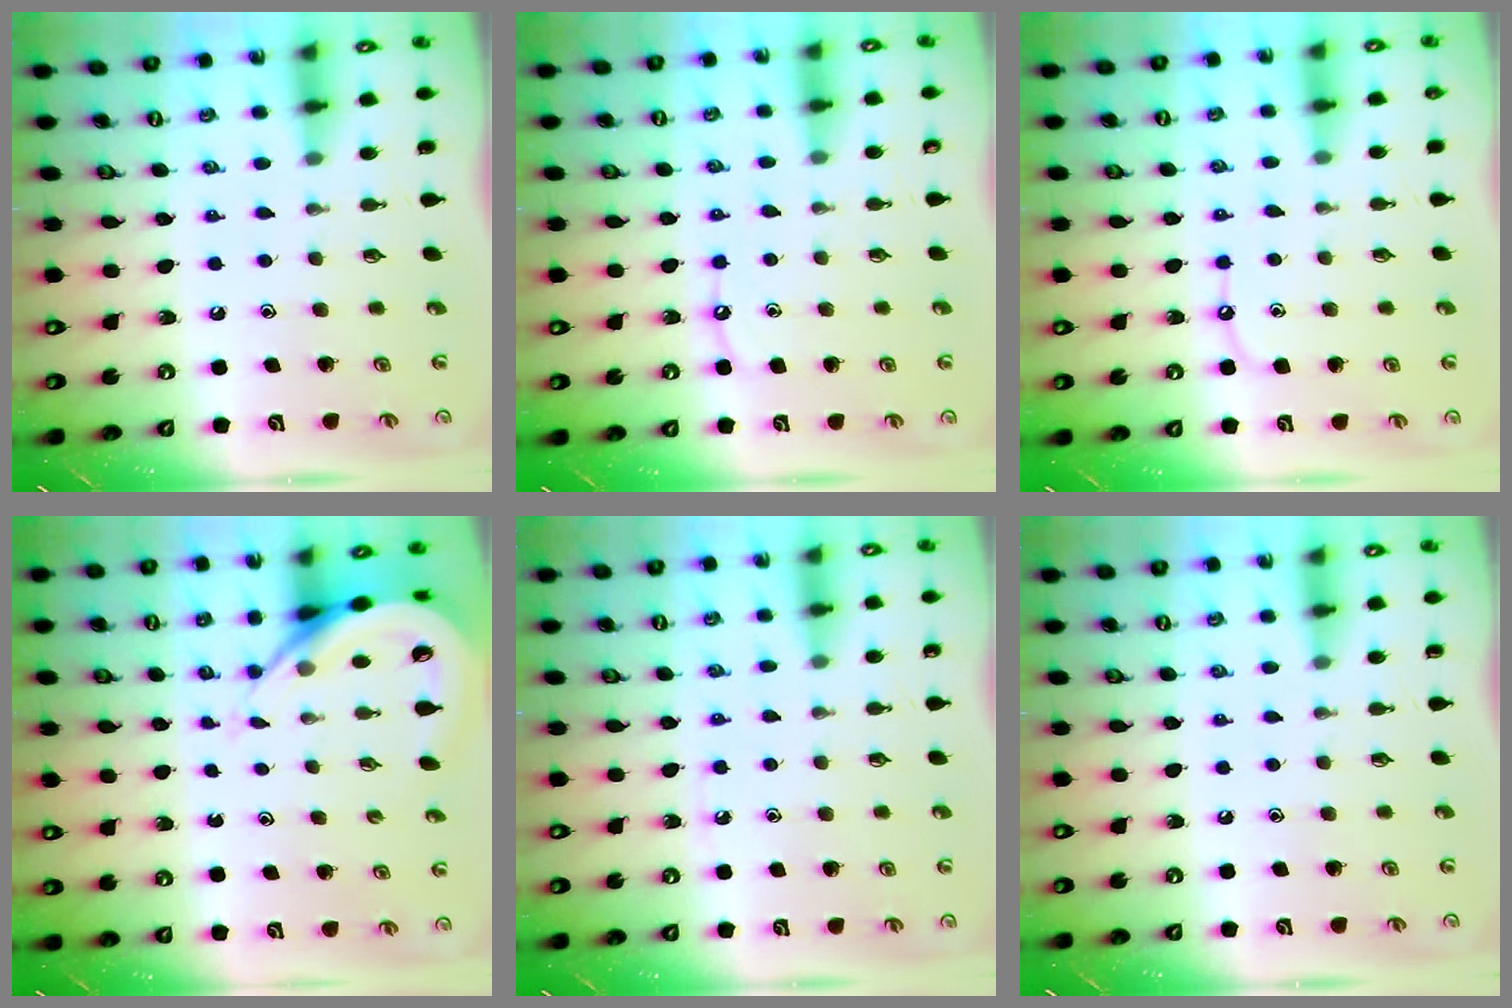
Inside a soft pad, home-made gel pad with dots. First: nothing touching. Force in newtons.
{"total": 7.3, "press": 7.2, "slide": 0.7}
{"total": 8.2, "press": 8.1, "slide": 0.8}
{"total": 6.3, "press": 6.3, "slide": 0.6}
{"total": 4.2, "press": 4.1, "slide": 0.6}
{"total": 0.0}